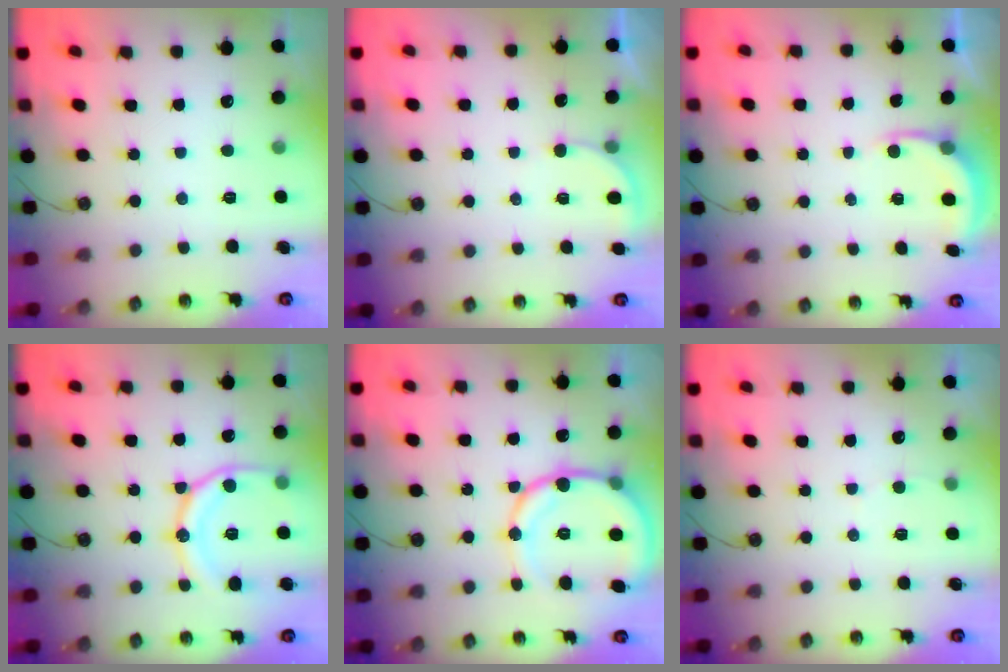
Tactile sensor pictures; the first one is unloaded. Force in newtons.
{"total": 3.4, "press": 3.4, "slide": 0.2}
{"total": 3.8, "press": 3.8, "slide": 0.3}
{"total": 15.9, "press": 15.8, "slide": 1.9}
{"total": 15.5, "press": 15.3, "slide": 2.9}
{"total": 2.3, "press": 2.3, "slide": 0.3}